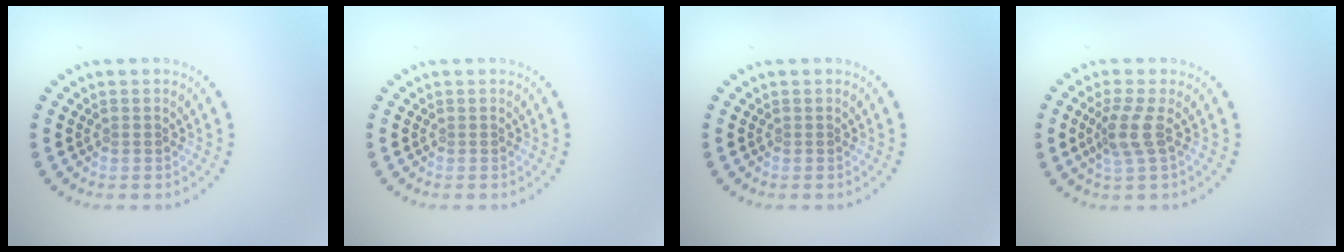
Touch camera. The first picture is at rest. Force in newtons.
{"total": 0.0}
{"total": 0.0}
{"total": 2.6, "press": 2.0, "slide": 1.7}